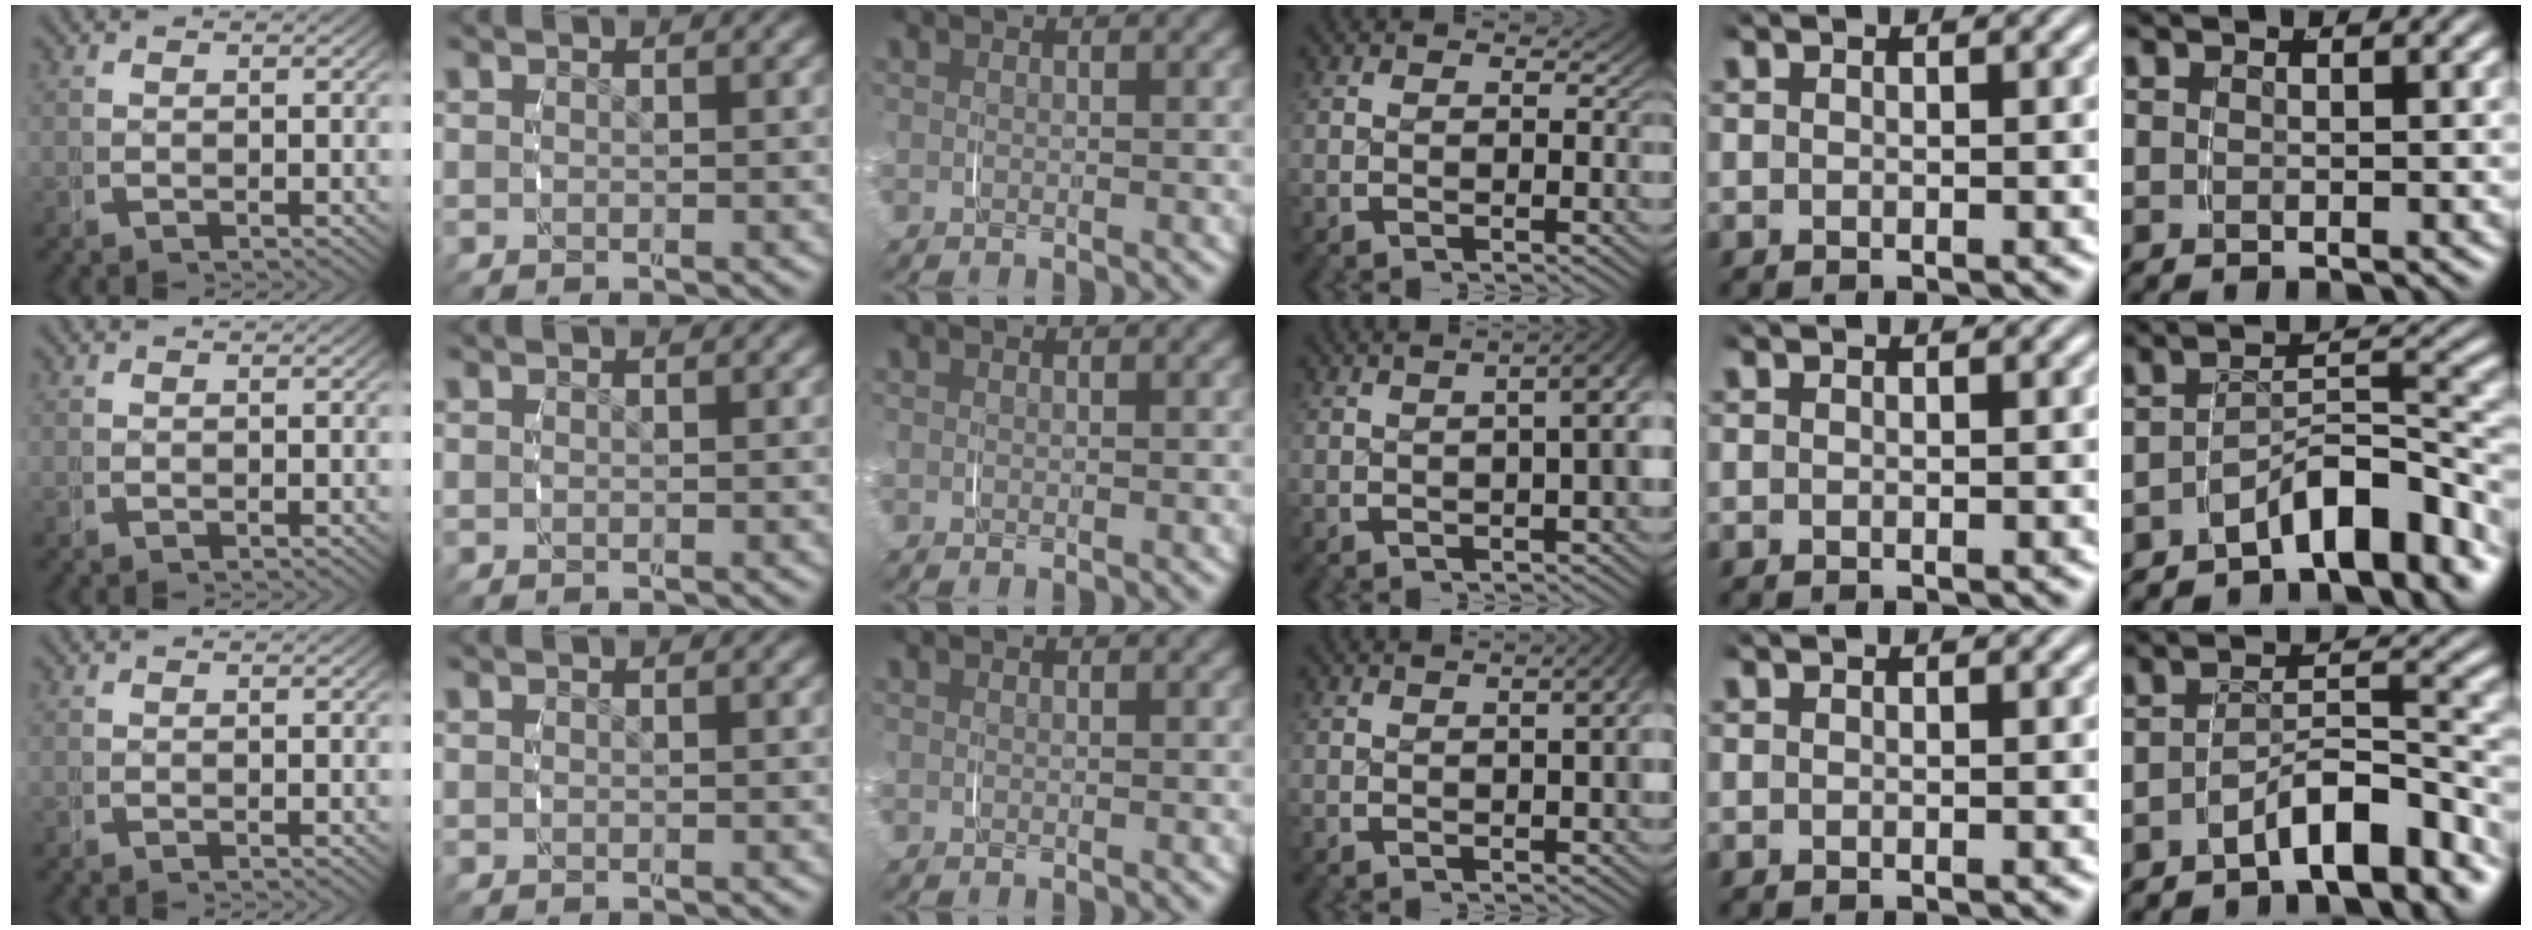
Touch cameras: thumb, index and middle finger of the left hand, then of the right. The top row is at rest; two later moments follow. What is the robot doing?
{"motion": "grasp_and_lifting", "object": "string"}